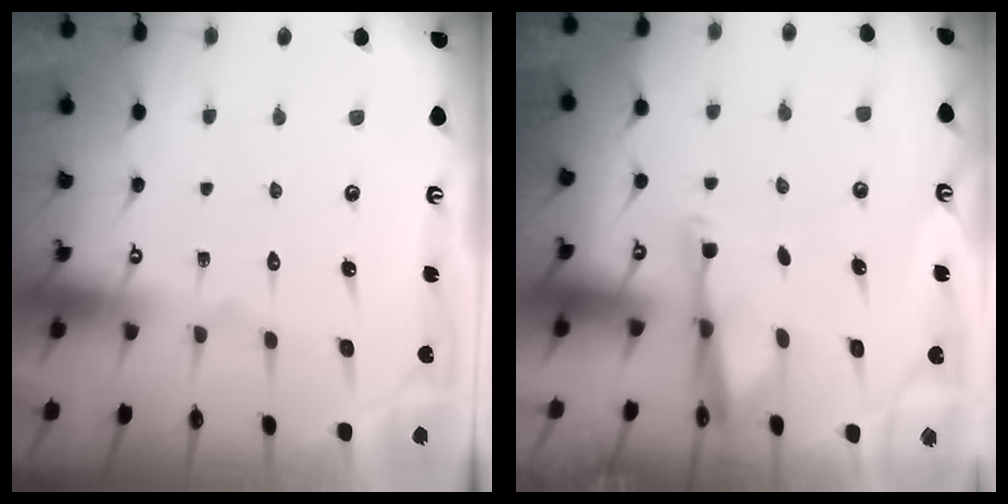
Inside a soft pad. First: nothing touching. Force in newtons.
{"total": 2.9, "press": 2.9, "slide": 0.6}